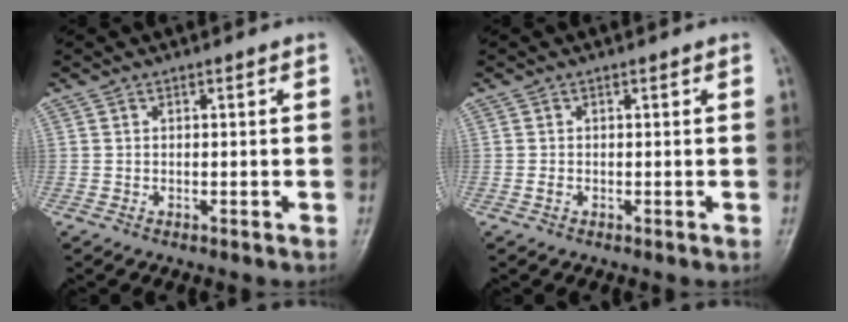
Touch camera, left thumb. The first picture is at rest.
{"total": 0.7, "force": [0.0, 0.5, 0.5], "torque": [-0.008, -0.001, -0.001]}